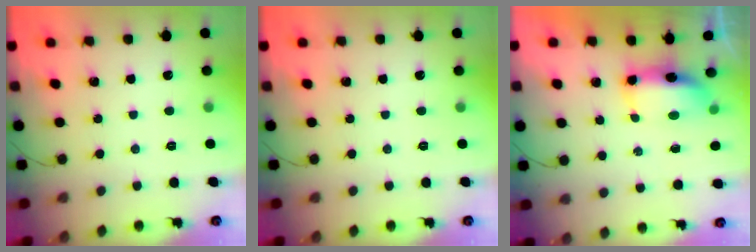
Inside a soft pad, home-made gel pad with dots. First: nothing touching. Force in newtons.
{"total": 0.0}
{"total": 12.2, "press": 8.6, "slide": 8.6}